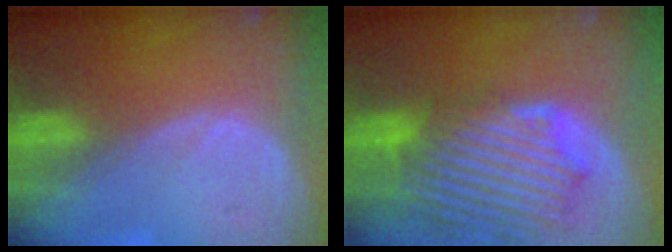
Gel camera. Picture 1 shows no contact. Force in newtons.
{"total": 11.4, "press": 10.8, "slide": 3.5}